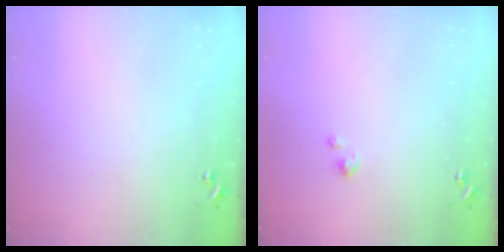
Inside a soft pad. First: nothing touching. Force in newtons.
{"total": 1.1, "press": 1.1, "slide": 0.2}